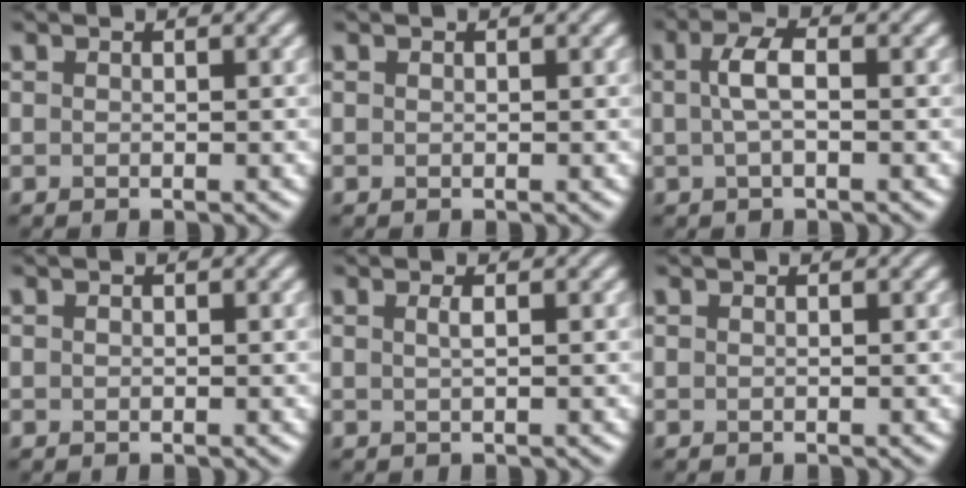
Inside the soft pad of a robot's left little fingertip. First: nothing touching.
{"total": 0.0}
{"total": 2.6, "force": [0.2, 0.9, 2.4], "torque": [-0.052, 0.006, -0.001]}
{"total": 0.0}
{"total": 1.1, "force": [0.3, 0.4, 1.0], "torque": [-0.015, 0.004, 0.003]}
{"total": 0.0}